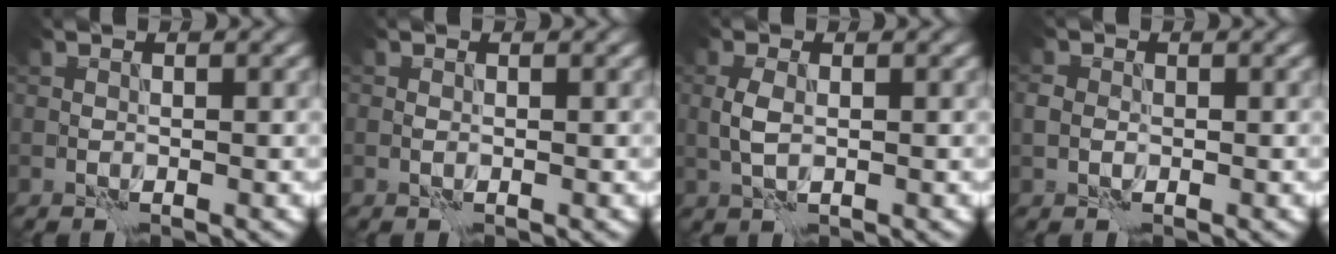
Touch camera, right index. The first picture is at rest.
{"total": 0.0}
{"total": 1.7, "force": [0.2, 0.9, 1.4], "torque": [-0.036, -0.001, 0.005]}
{"total": 1.2, "force": [-0.2, 1.1, 0.5], "torque": [-0.011, -0.001, -0.008]}